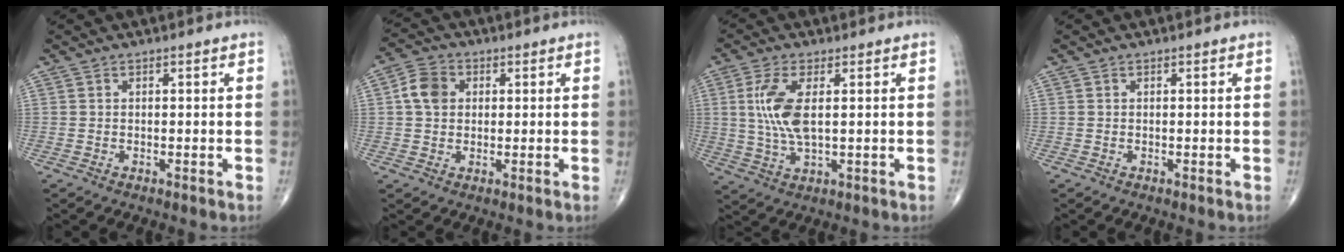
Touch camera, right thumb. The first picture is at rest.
{"total": 5.8, "force": [1.0, 4.7, 3.3], "torque": [-0.055, 0.008, 0.012]}
{"total": 8.4, "force": [1.4, 3.2, 7.7], "torque": [-0.178, -0.005, 0.030]}
{"total": 0.0}